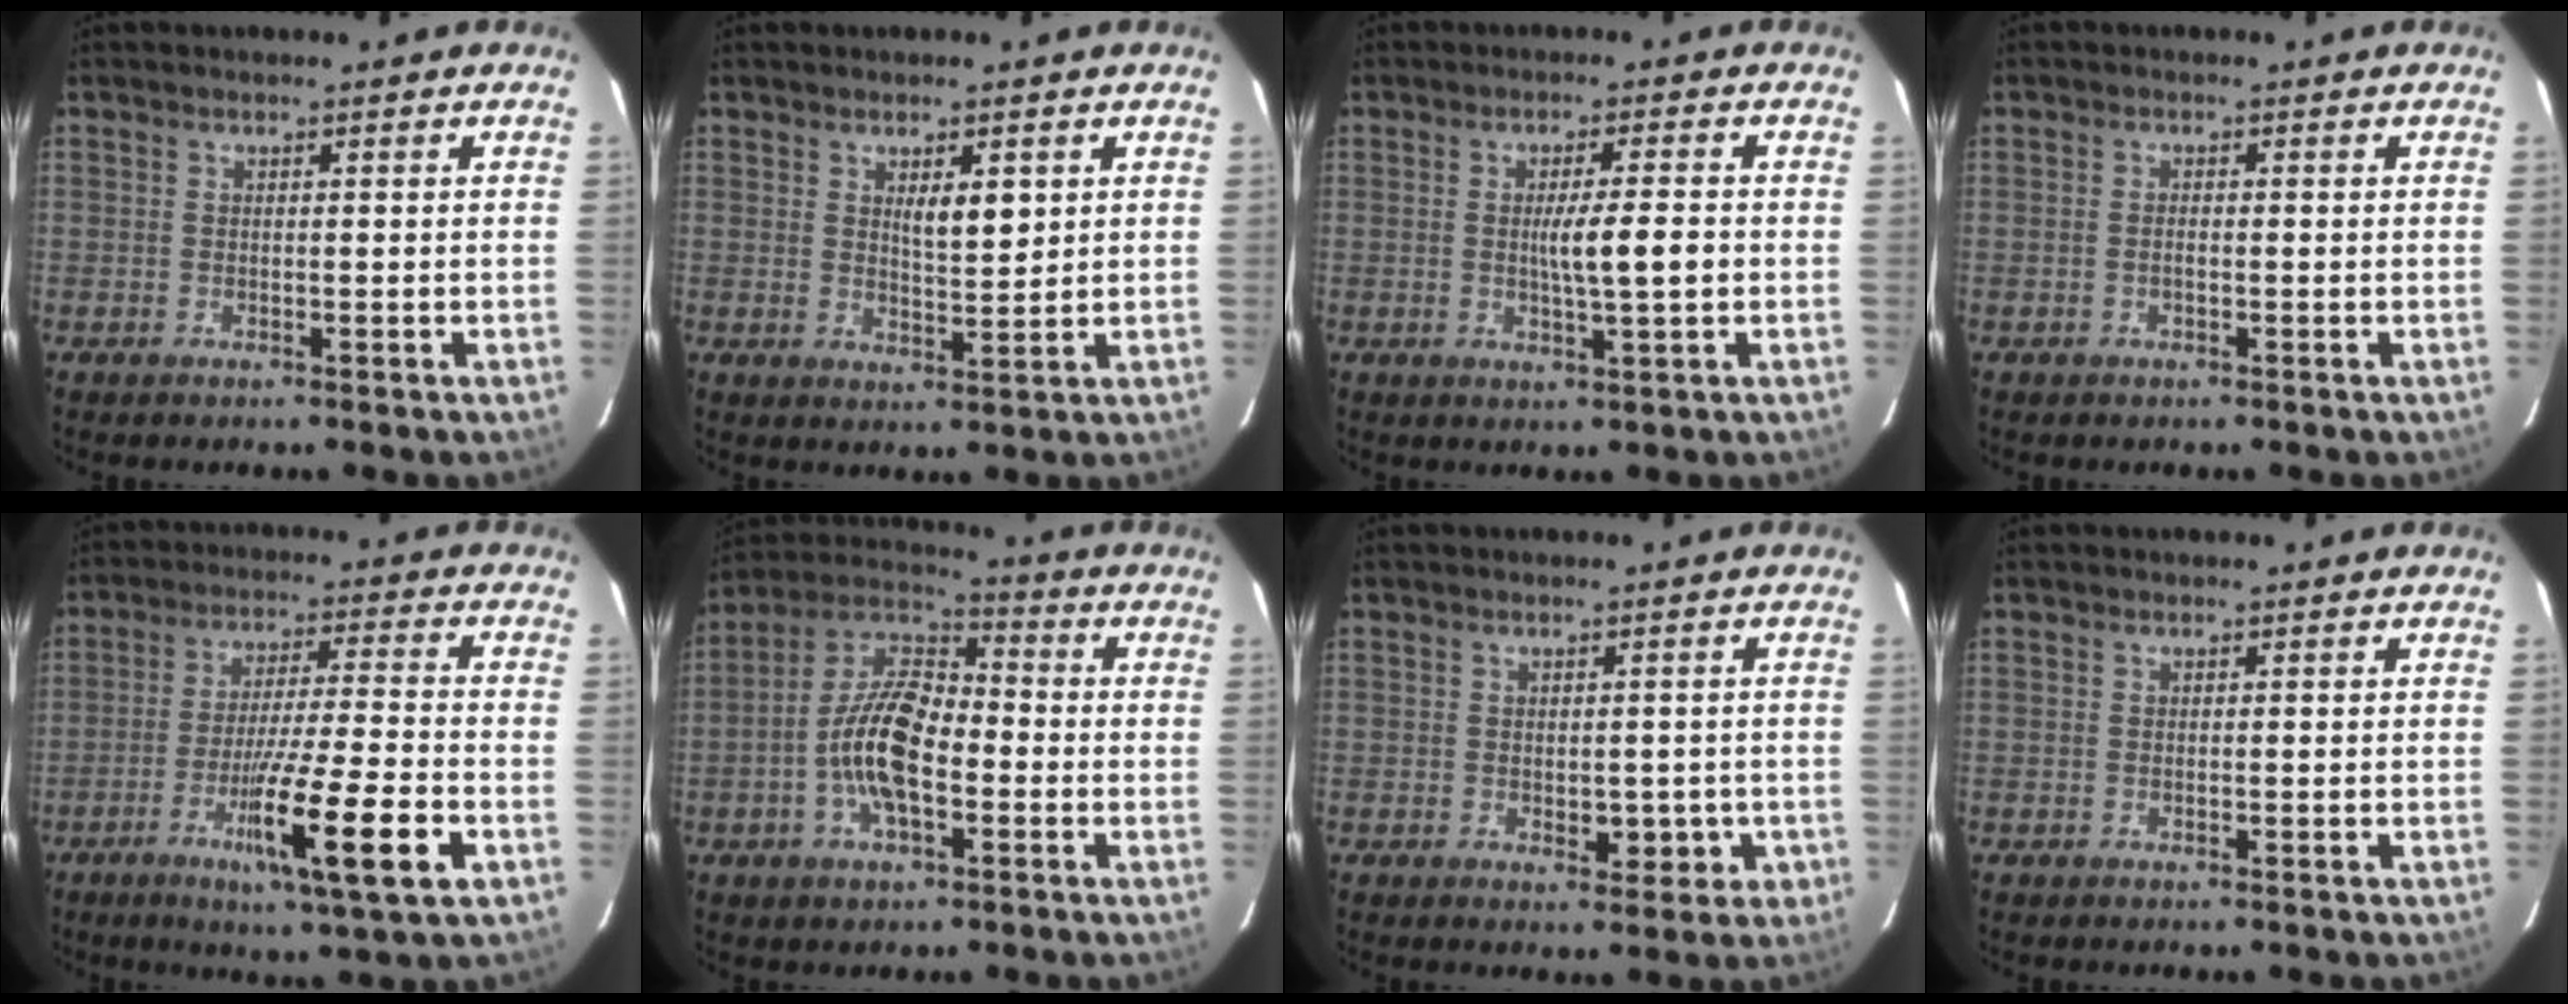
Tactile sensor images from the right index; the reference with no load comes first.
{"total": 4.0, "force": [1.5, 1.1, 3.5], "torque": [-0.060, -0.004, 0.028]}
{"total": 5.3, "force": [-0.3, 0.0, 5.3], "torque": [-0.086, -0.005, -0.005]}
{"total": 0.9, "force": [-0.3, 0.2, 0.8], "torque": [-0.018, 0.001, -0.005]}
{"total": 13.9, "force": [-5.7, -0.3, 12.7], "torque": [-0.219, -0.023, -0.093]}
{"total": 11.9, "force": [-2.7, 4.6, 10.6], "torque": [-0.222, 0.022, -0.054]}
{"total": 4.0, "force": [-1.0, 2.5, 2.9], "torque": [-0.021, 0.005, -0.003]}
{"total": 0.0}